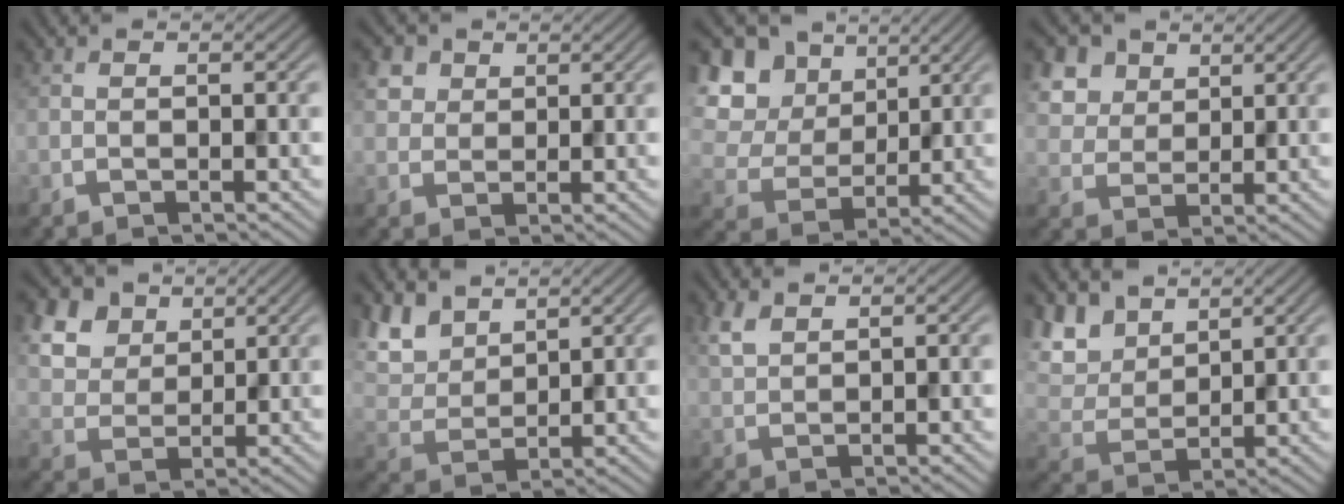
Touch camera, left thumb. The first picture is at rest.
{"total": 3.6, "force": [1.8, 2.8, 1.3], "torque": [-0.044, -0.001, 0.041]}
{"total": 12.6, "force": [5.2, 9.5, 6.4], "torque": [-0.187, 0.040, 0.096]}
{"total": 6.6, "force": [3.4, 4.8, 2.8], "torque": [-0.100, -0.002, 0.067]}
{"total": 8.7, "force": [4.8, 5.9, 4.1], "torque": [-0.152, -0.001, 0.105]}
{"total": 6.9, "force": [4.9, 3.6, 3.4], "torque": [-0.097, -0.001, 0.095]}
{"total": 2.7, "force": [1.9, 1.2, 1.6], "torque": [-0.045, 0.002, 0.045]}
{"total": 6.8, "force": [4.7, 3.7, 3.3], "torque": [-0.094, 0.001, 0.084]}